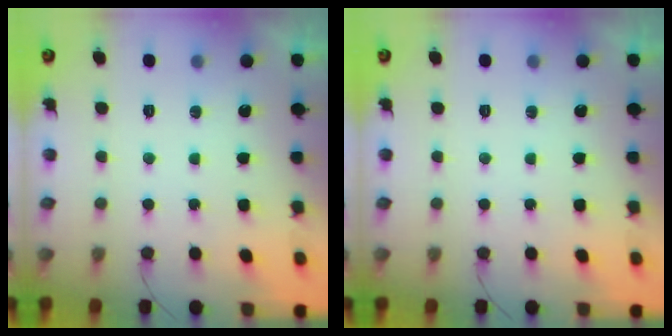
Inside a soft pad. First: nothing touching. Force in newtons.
{"total": 0.0}